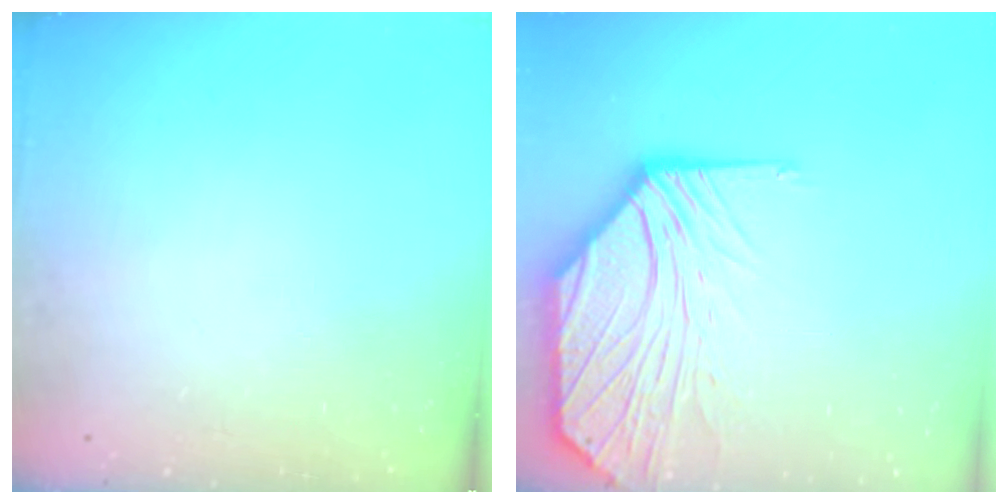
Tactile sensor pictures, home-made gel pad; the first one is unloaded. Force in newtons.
{"total": 10.3, "press": 10.2, "slide": 1.5}